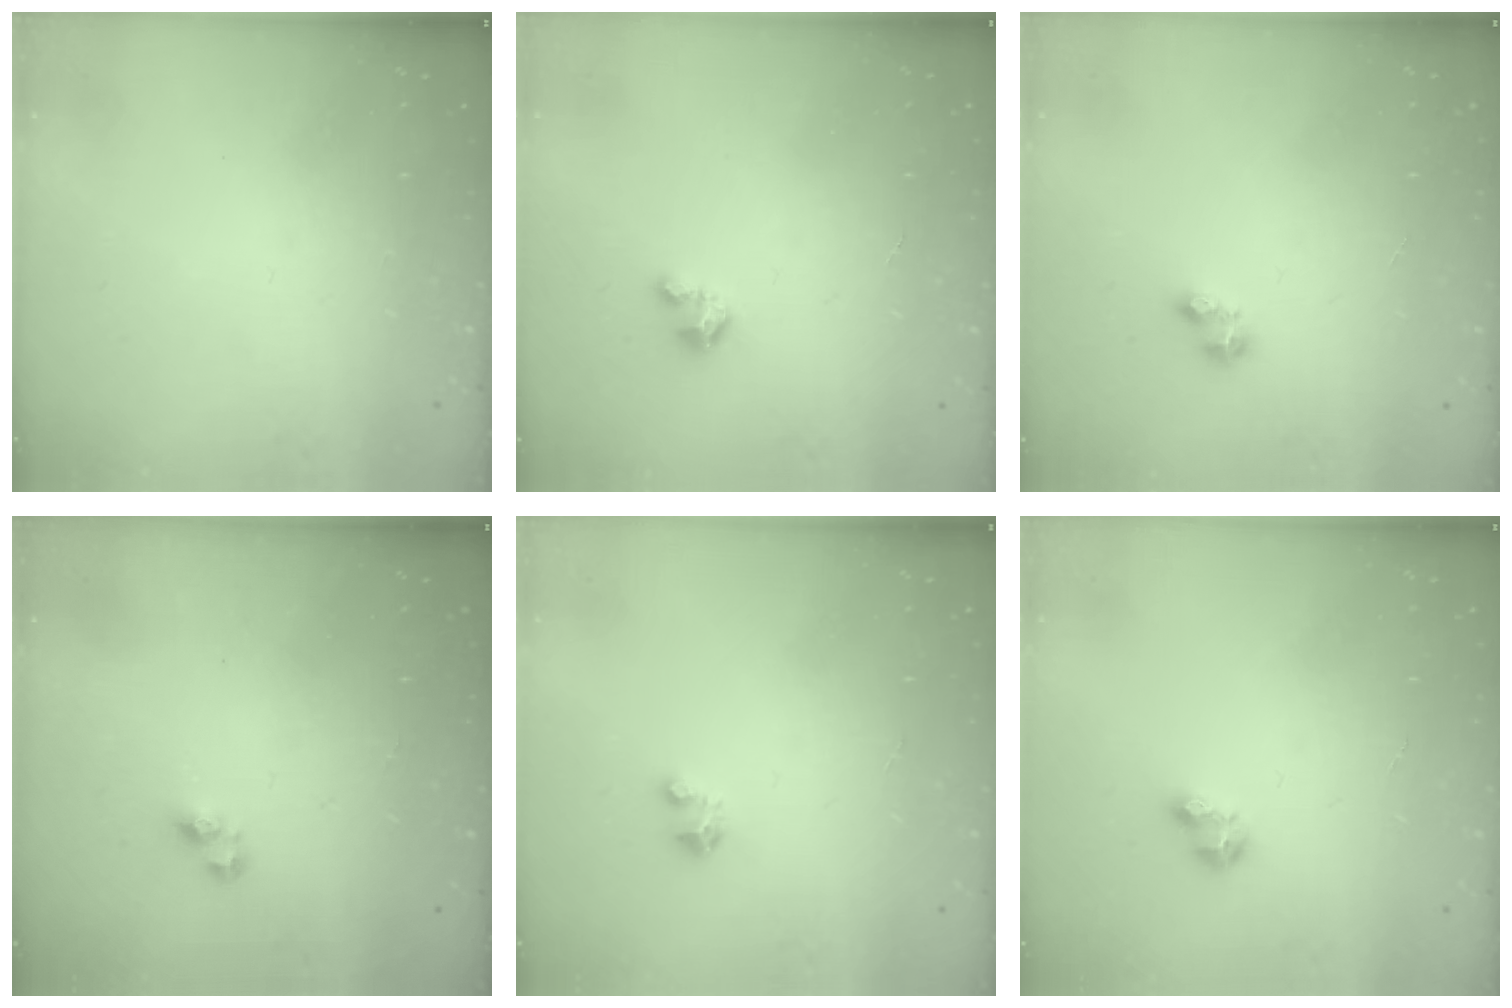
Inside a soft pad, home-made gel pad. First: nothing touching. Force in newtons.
{"total": 2.7, "press": 2.7, "slide": 0.2}
{"total": 2.5, "press": 2.5, "slide": 0.4}
{"total": 3.4, "press": 3.4, "slide": 0.1}
{"total": 2.1, "press": 2.1, "slide": 0.1}
{"total": 3.6, "press": 3.6, "slide": 0.5}